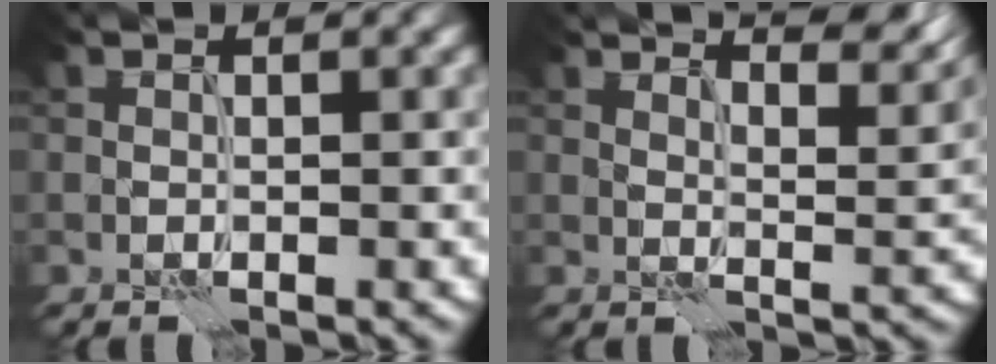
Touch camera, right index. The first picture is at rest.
{"total": 8.9, "force": [7.2, 2.0, 4.8], "torque": [-0.054, 0.018, 0.073]}